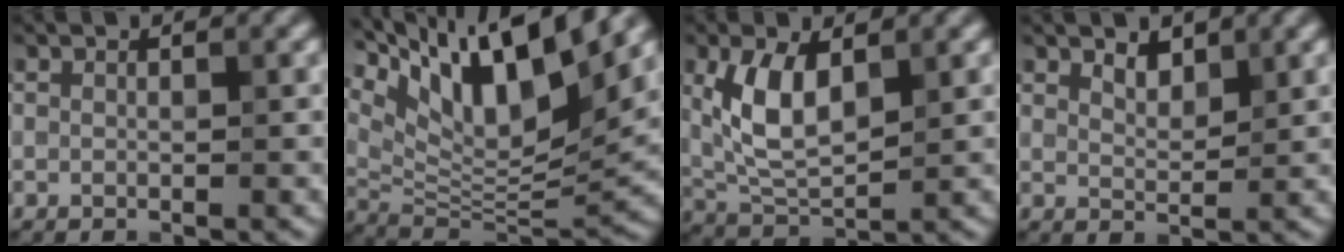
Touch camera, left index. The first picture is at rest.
{"total": 12.9, "force": [7.4, 3.9, 9.8], "torque": [-0.172, 0.005, 0.142]}
{"total": 5.5, "force": [1.3, 2.7, 4.7], "torque": [-0.106, -0.001, 0.027]}
{"total": 1.6, "force": [1.2, 0.7, 0.8], "torque": [-0.020, -0.004, 0.021]}